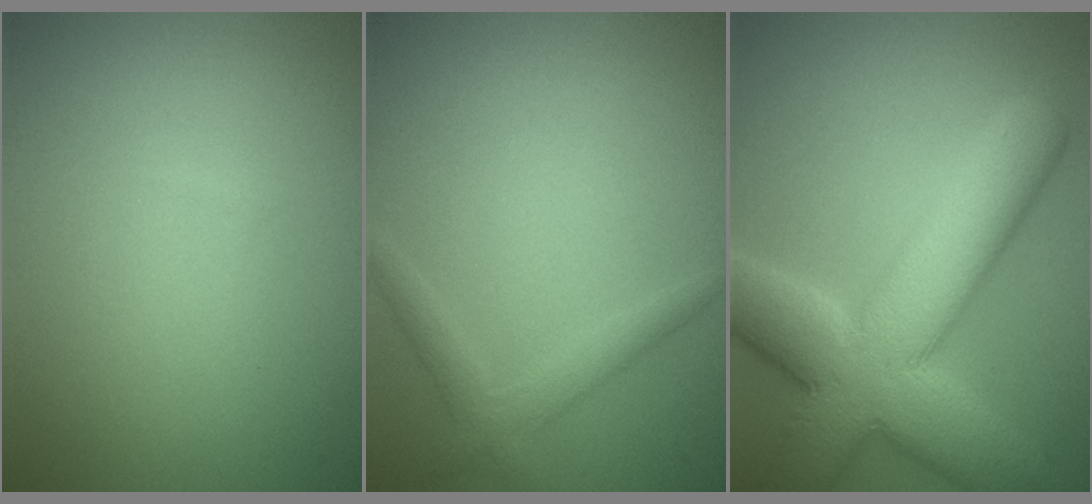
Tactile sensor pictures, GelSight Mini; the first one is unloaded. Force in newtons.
{"total": 2.0, "press": 2.0, "slide": 0.1}
{"total": 11.8, "press": 11.7, "slide": 1.3}